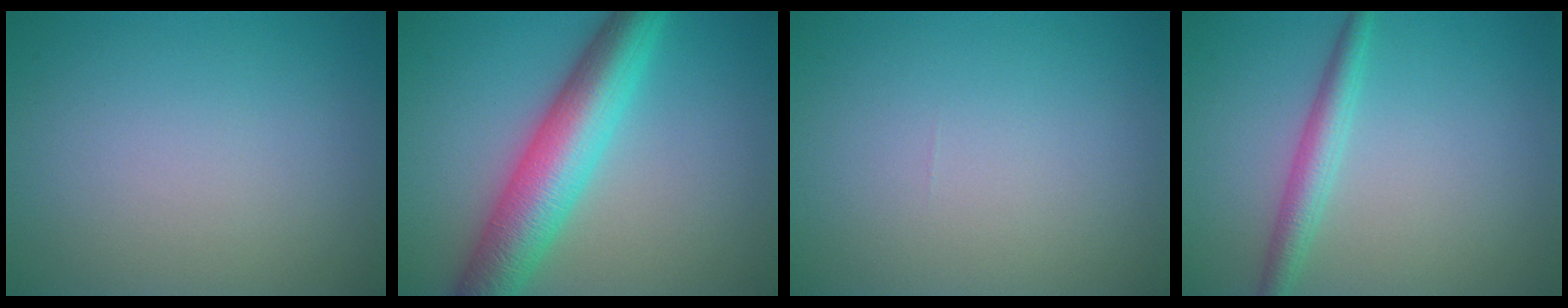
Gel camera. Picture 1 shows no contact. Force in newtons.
{"total": 8.1, "press": 8.1, "slide": 0.1}
{"total": 0.0}
{"total": 2.7, "press": 2.7, "slide": 0.1}